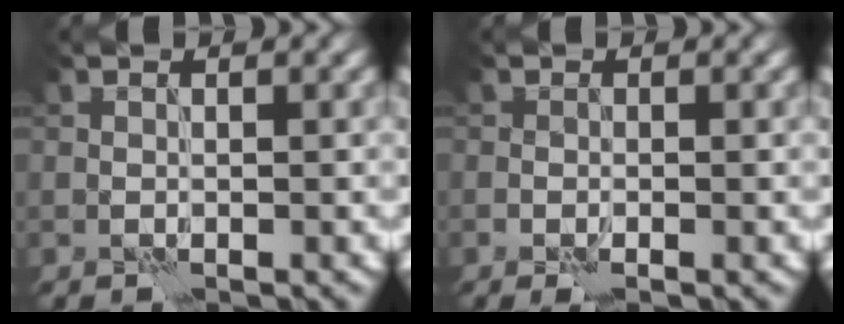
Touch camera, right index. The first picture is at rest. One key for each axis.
{"total": 1.0, "fx": -0.4, "fy": 0.4, "fz": 0.9, "tx": -0.018, "ty": -0.003, "tz": -0.010}